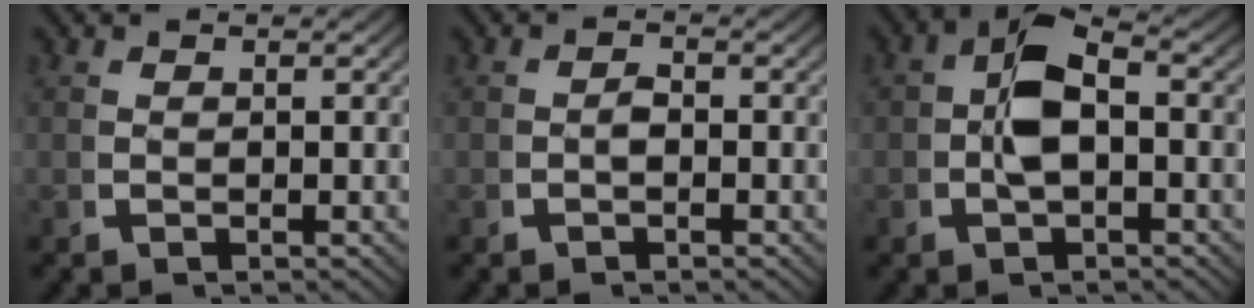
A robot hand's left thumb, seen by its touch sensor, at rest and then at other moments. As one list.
[{"total": 1.0, "force": [-0.6, 0.5, 0.7], "torque": [-0.010, -0.002, -0.012]}, {"total": 5.5, "force": [-0.4, 3.4, 4.4], "torque": [-0.090, -0.009, -0.007]}]